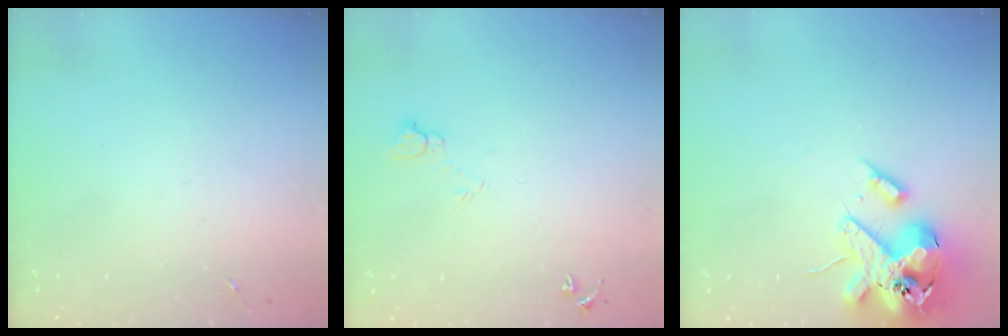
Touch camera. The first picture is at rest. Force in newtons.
{"total": 4.2, "press": 4.1, "slide": 0.5}
{"total": 17.7, "press": 17.4, "slide": 2.9}